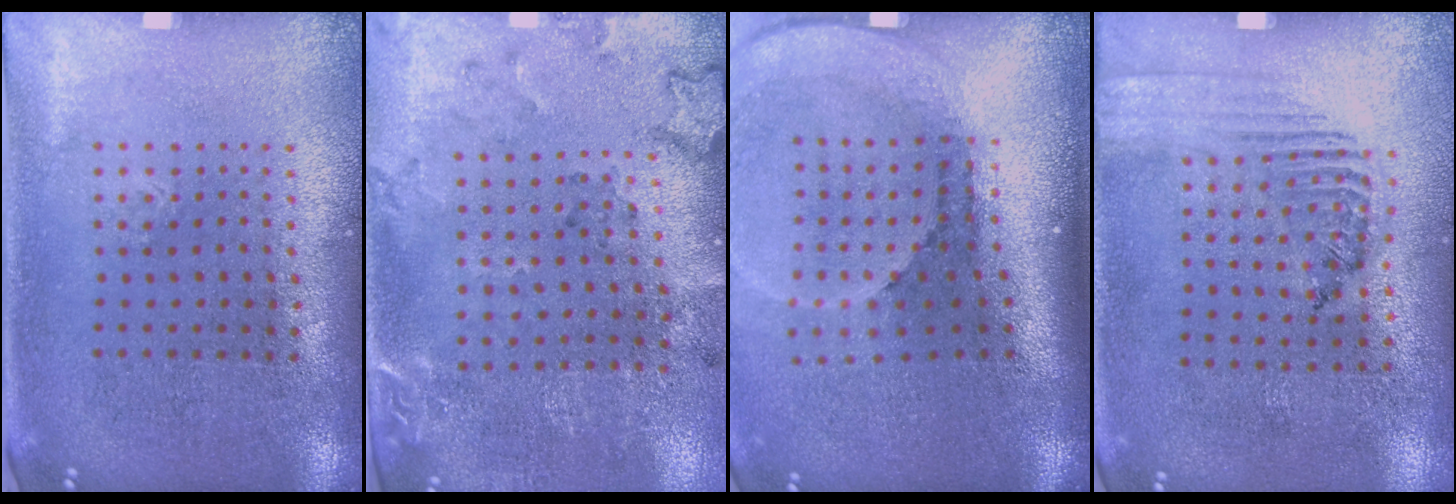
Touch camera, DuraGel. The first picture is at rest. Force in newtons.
{"total": 2.0, "press": 1.5, "slide": 1.4}
{"total": 2.6, "press": 1.8, "slide": 1.8}
{"total": 1.6, "press": 1.2, "slide": 1.0}